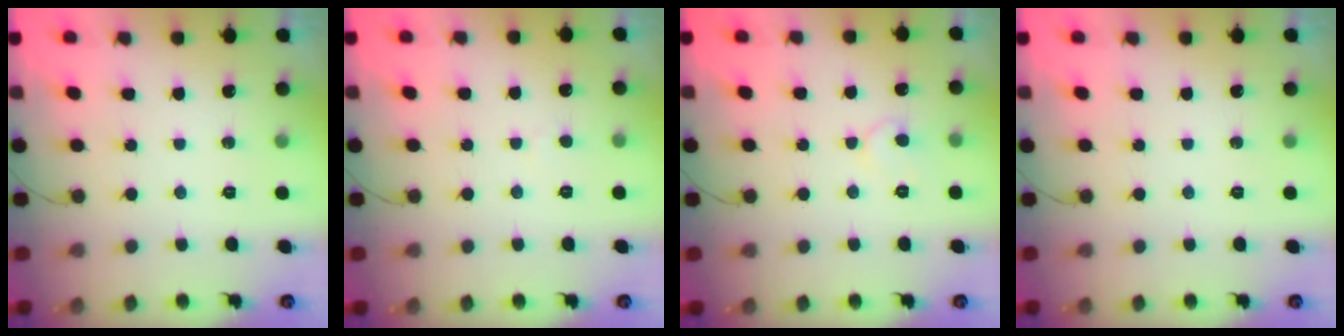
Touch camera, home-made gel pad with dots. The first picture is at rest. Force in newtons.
{"total": 1.6, "press": 1.6, "slide": 0.1}
{"total": 5.9, "press": 5.9, "slide": 0.4}
{"total": 0.0}